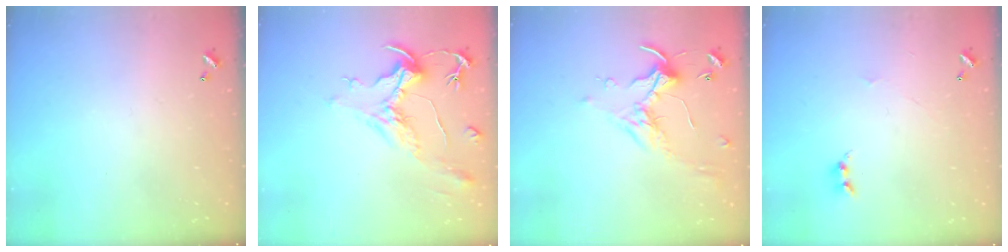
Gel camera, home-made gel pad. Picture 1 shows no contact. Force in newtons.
{"total": 2.1, "press": 1.6, "slide": 1.4}
{"total": 0.5, "press": 0.4, "slide": 0.4}
{"total": 2.1, "press": 2.0, "slide": 0.5}